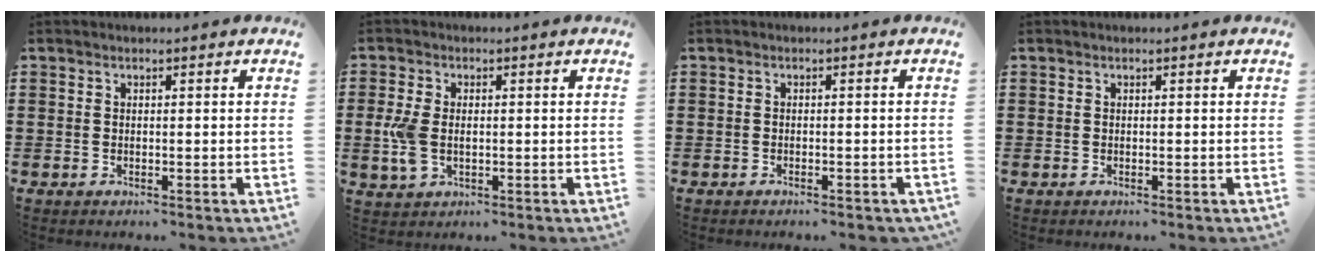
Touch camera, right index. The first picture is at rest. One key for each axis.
{"total": 4.4, "fx": -0.1, "fy": 2.8, "fz": 3.4, "tx": -0.089, "ty": 0.000, "tz": -0.008}
{"total": 0.7, "fx": -0.6, "fy": -0.1, "fz": 0.3, "tx": -0.009, "ty": -0.005, "tz": -0.011}
{"total": 0.0}